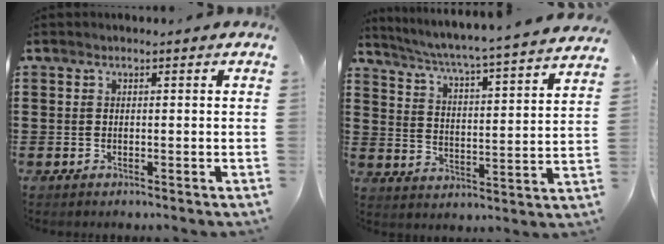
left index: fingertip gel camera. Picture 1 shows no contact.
{"total": 4.1, "force": [3.6, -1.3, 1.6], "torque": [-0.051, -0.047, 0.048]}